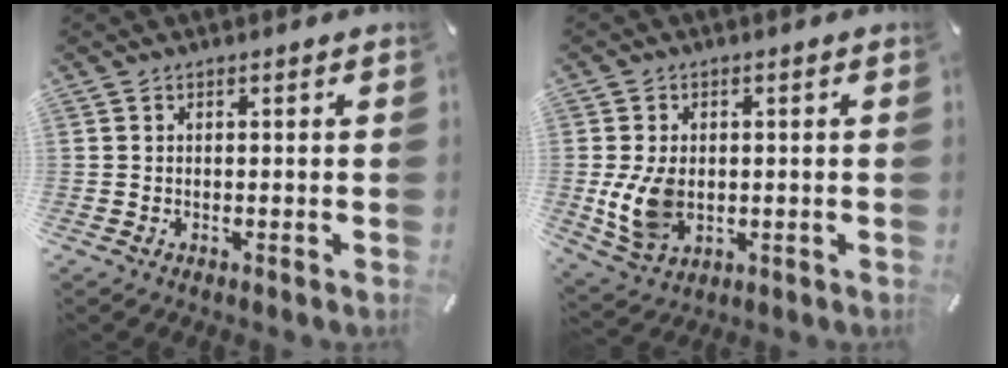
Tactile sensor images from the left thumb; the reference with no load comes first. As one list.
[{"total": 9.3, "force": [-0.6, 6.7, 6.4], "torque": [-0.132, -0.004, -0.010]}]